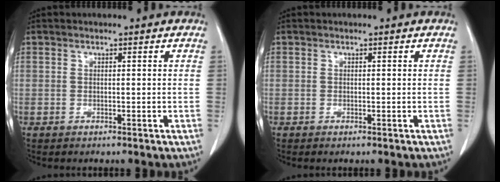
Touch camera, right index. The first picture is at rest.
{"total": 0.0}